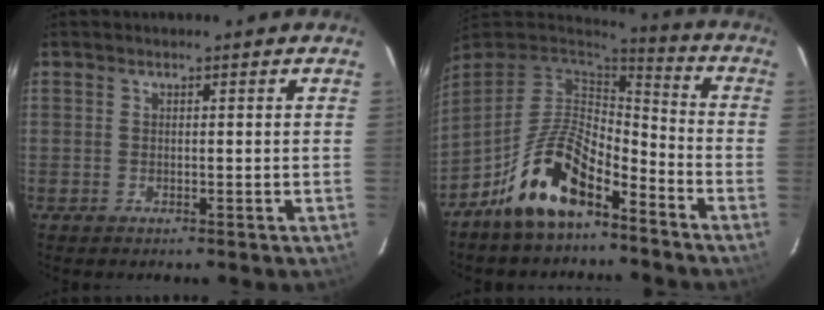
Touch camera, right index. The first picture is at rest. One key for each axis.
{"total": 14.8, "fx": -9.3, "fy": 6.0, "fz": 9.7, "tx": -0.196, "ty": 0.008, "tz": -0.170}